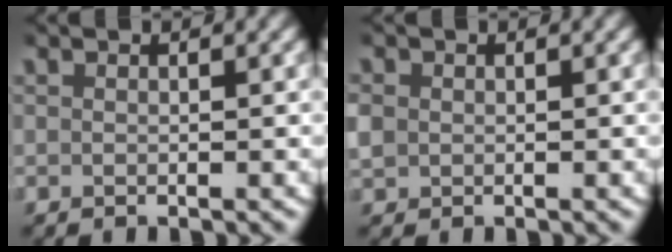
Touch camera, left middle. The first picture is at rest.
{"total": 2.2, "force": [0.0, 2.0, 0.9], "torque": [-0.038, -0.007, 0.003]}